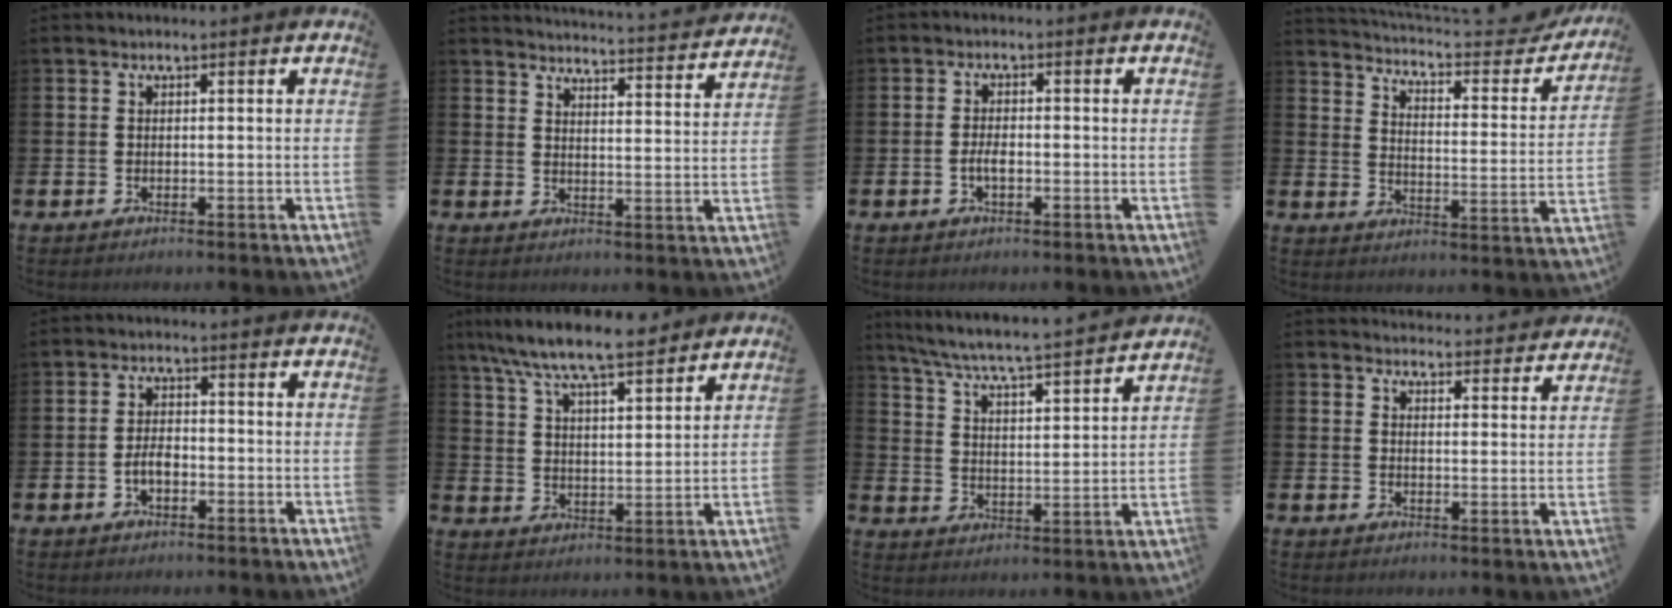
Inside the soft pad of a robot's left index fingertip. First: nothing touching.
{"total": 4.4, "force": [4.3, -0.3, 0.5], "torque": [-0.013, -0.042, 0.070]}
{"total": 2.0, "force": [-0.6, 0.8, 1.7], "torque": [-0.030, 0.001, -0.013]}
{"total": 5.2, "force": [4.9, 0.7, 1.5], "torque": [-0.053, -0.045, 0.076]}
{"total": 2.6, "force": [-1.0, 1.3, 2.0], "torque": [-0.037, 0.005, -0.019]}
{"total": 8.4, "force": [7.9, 0.9, 2.8], "torque": [-0.089, -0.041, 0.142]}
{"total": 6.2, "force": [5.8, 0.0, 2.2], "torque": [-0.073, -0.050, 0.093]}
{"total": 4.0, "force": [3.9, 0.6, -0.1], "torque": [0.002, -0.031, 0.069]}